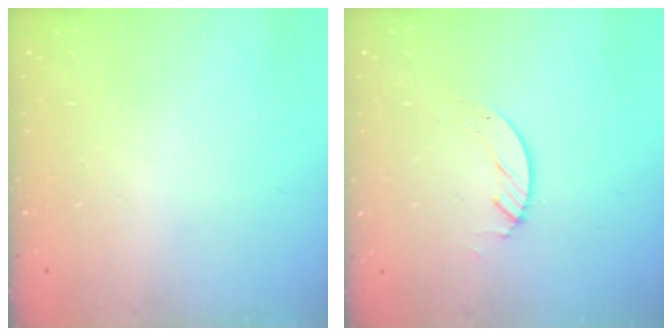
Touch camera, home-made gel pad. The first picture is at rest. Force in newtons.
{"total": 2.7, "press": 2.7, "slide": 0.2}